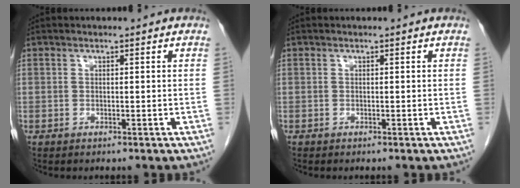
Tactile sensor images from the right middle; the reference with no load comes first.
{"total": 0.0}